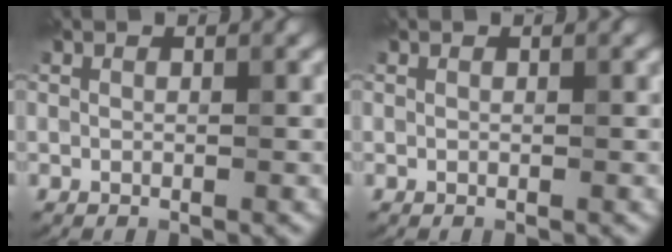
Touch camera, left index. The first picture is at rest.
{"total": 0.0}